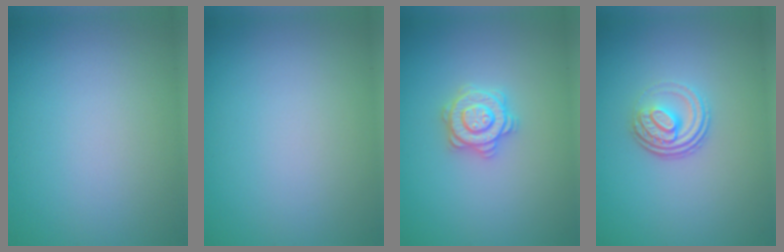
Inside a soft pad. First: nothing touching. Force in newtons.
{"total": 0.0}
{"total": 3.3, "press": 3.3, "slide": 0.5}
{"total": 3.6, "press": 2.5, "slide": 2.6}